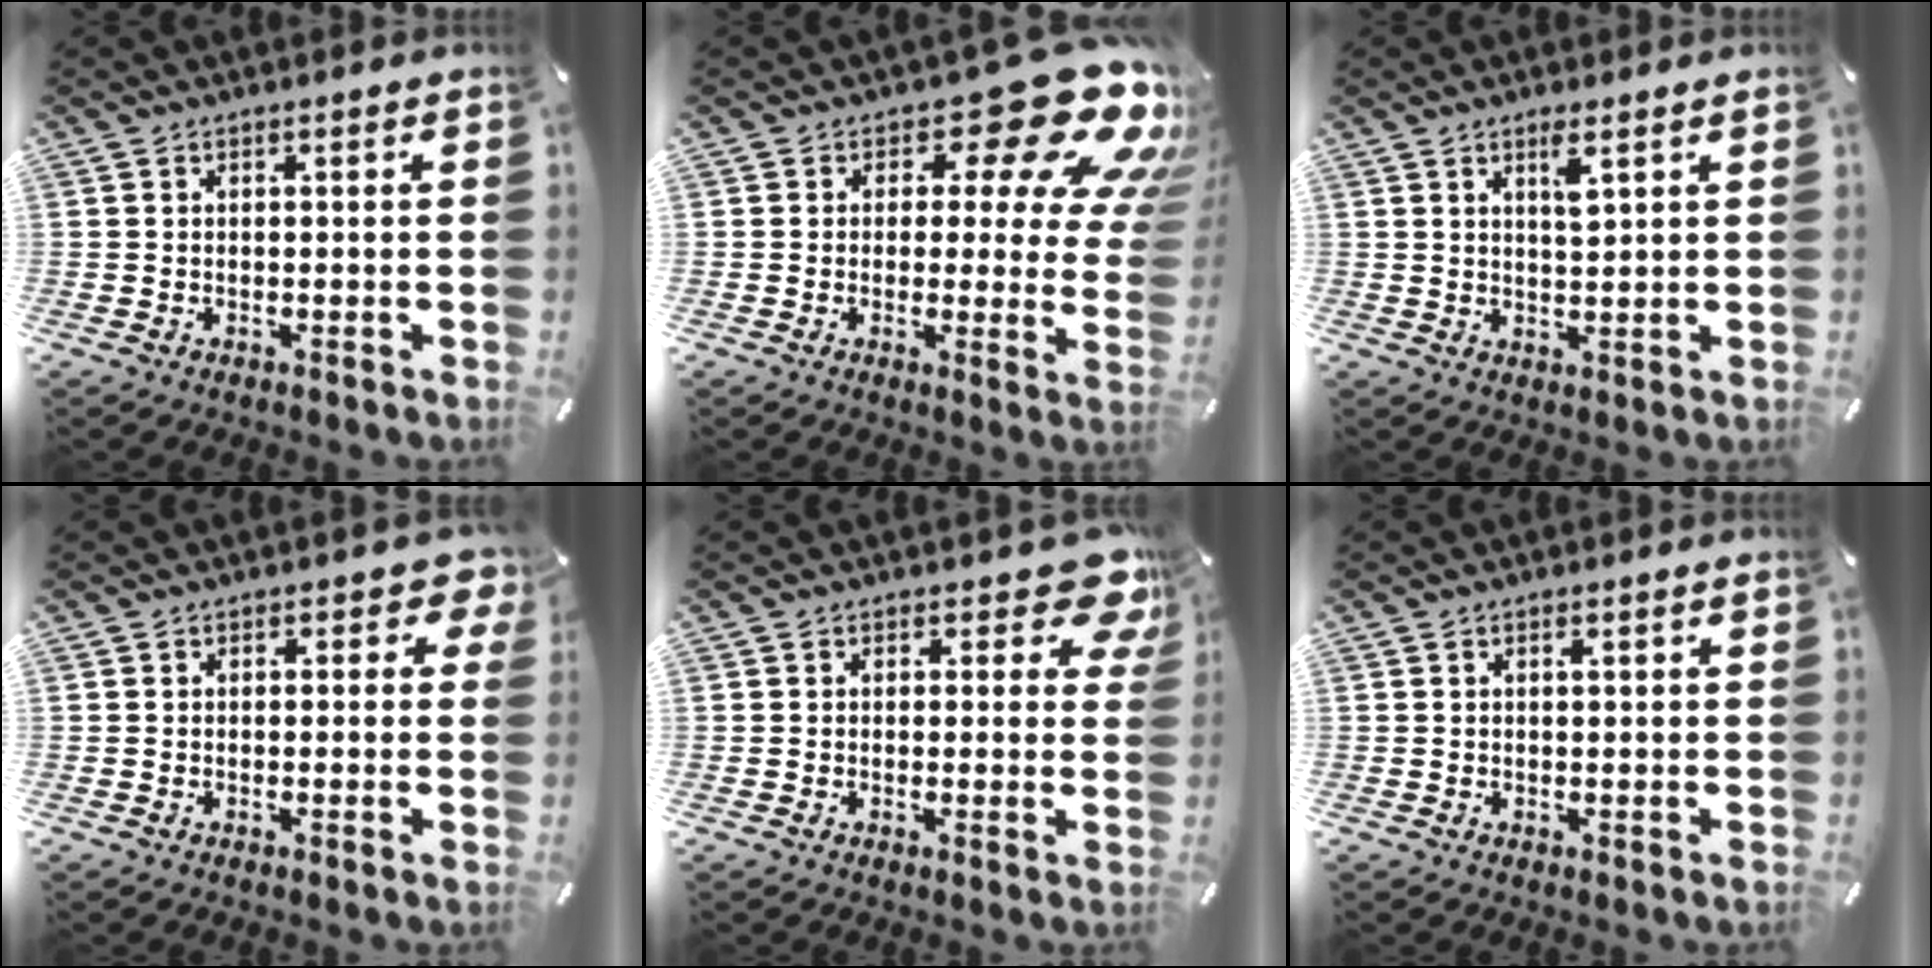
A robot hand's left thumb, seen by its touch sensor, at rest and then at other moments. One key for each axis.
{"total": 21.0, "fx": 11.3, "fy": 8.7, "fz": 15.5, "tx": -0.195, "ty": -0.069, "tz": 0.181}
{"total": 3.9, "fx": 2.2, "fy": 0.9, "fz": 3.1, "tx": -0.061, "ty": -0.002, "tz": 0.035}
{"total": 3.3, "fx": 0.7, "fy": 2.1, "fz": 2.5, "tx": -0.026, "ty": 0.001, "tz": 0.007}
{"total": 7.9, "fx": 4.3, "fy": 3.9, "fz": 5.4, "tx": -0.050, "ty": -0.024, "tz": 0.067}
{"total": 0.8, "fx": 0.2, "fy": 0.3, "fz": 0.7, "tx": -0.005, "ty": -0.002, "tz": 0.002}